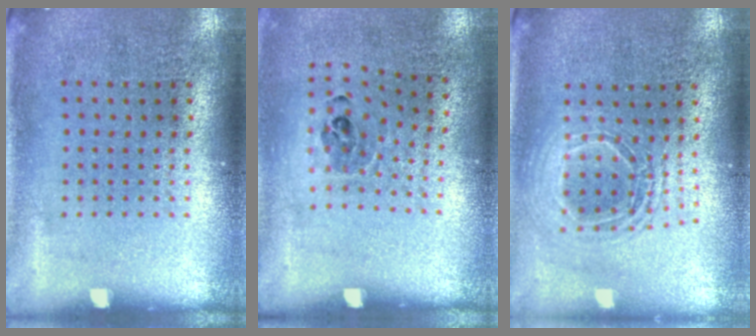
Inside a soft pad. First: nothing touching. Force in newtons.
{"total": 0.9, "press": 0.8, "slide": 0.6}
{"total": 1.7, "press": 1.4, "slide": 0.9}